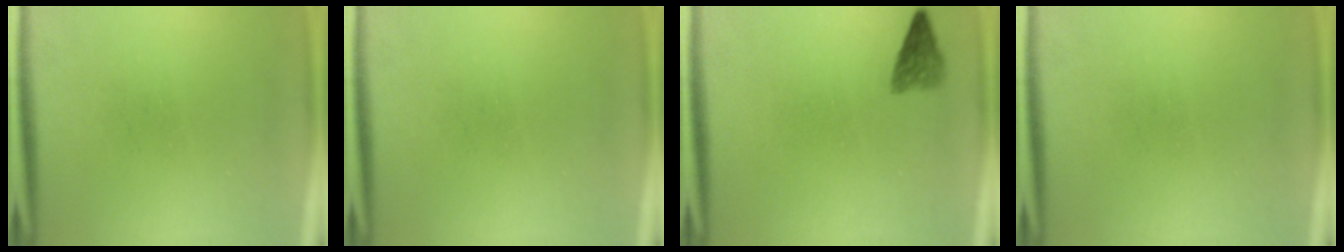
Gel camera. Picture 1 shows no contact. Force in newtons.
{"total": 0.0}
{"total": 2.3}
{"total": 0.0}